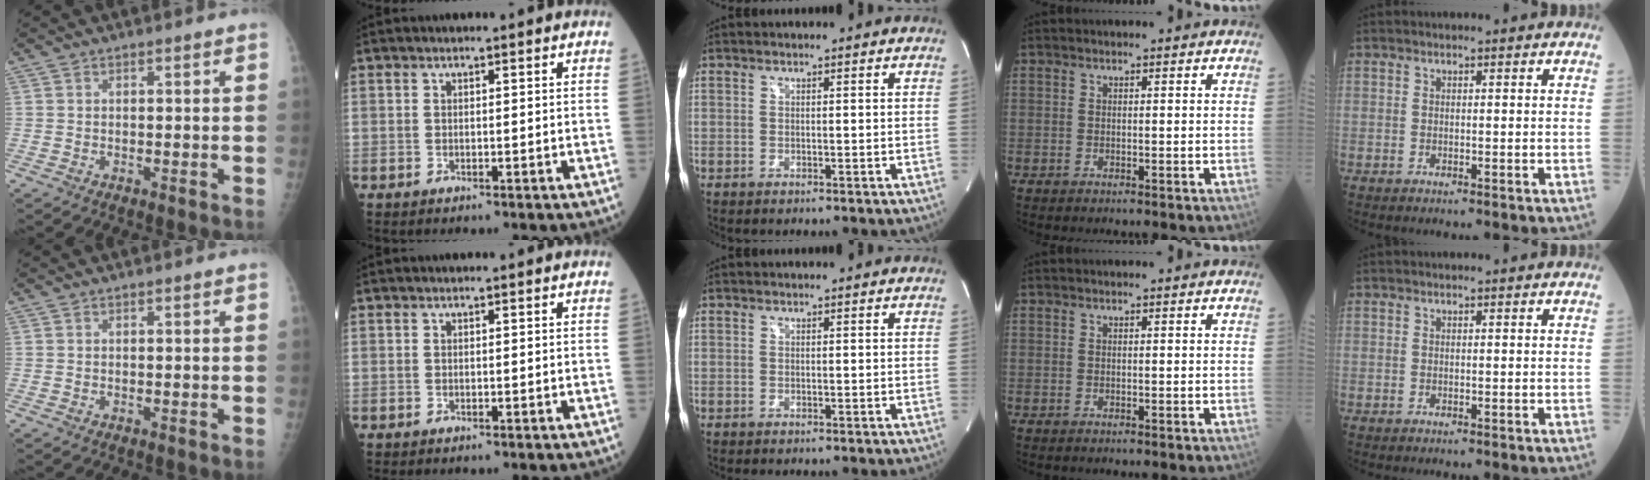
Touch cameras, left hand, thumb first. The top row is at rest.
{}